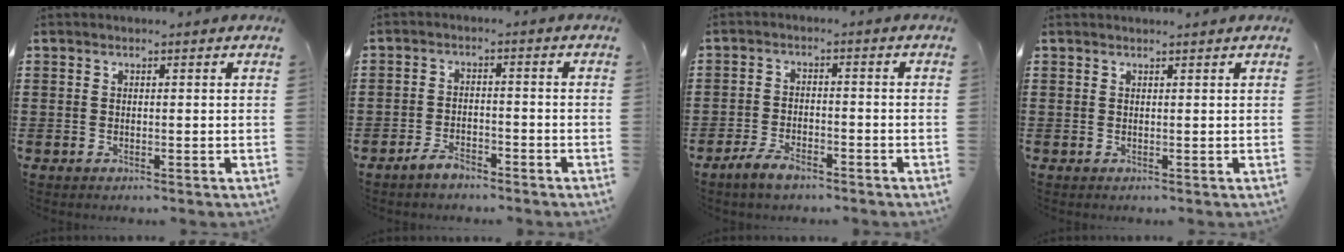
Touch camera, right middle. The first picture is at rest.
{"total": 3.1, "force": [-2.7, 1.1, 0.9], "torque": [-0.025, 0.004, -0.056]}
{"total": 3.7, "force": [-2.8, 1.3, 1.9], "torque": [-0.047, 0.002, -0.059]}
{"total": 0.8, "force": [0.8, -0.1, 0.1], "torque": [-0.002, 0.000, 0.015]}